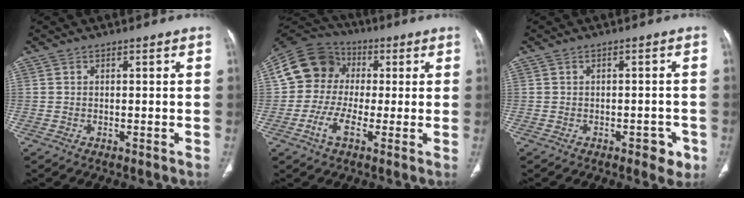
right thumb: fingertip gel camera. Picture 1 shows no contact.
{"total": 12.6, "force": [0.1, 10.5, 7.1], "torque": [-0.121, 0.024, -0.011]}
{"total": 3.9, "force": [-1.9, 2.1, 2.7], "torque": [-0.017, 0.009, -0.020]}